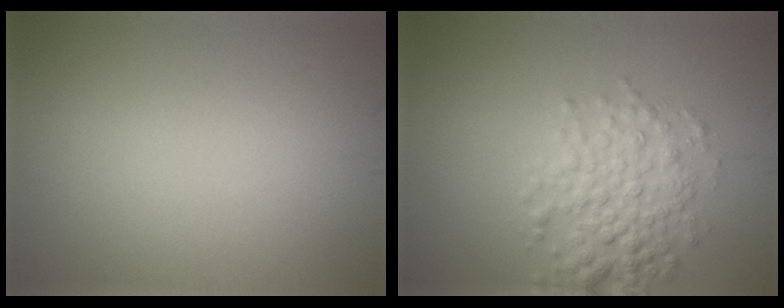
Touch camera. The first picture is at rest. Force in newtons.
{"total": 4.4, "press": 4.4, "slide": 0.0}